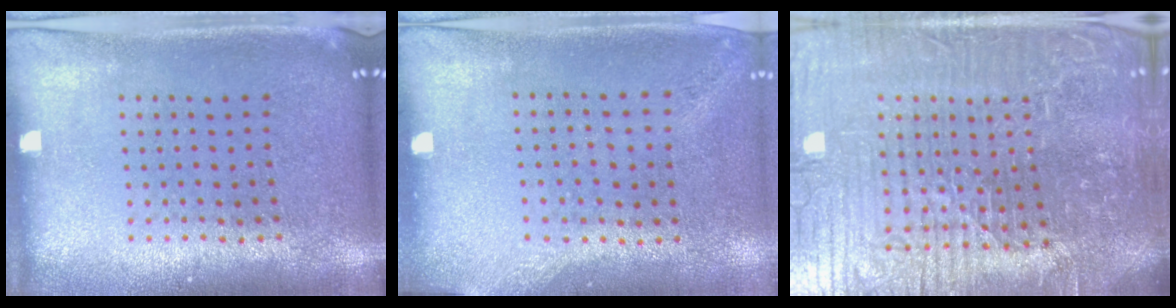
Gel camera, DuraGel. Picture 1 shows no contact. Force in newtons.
{"total": 1.4, "press": 1.0, "slide": 1.0}
{"total": 7.7, "press": 6.9, "slide": 3.4}